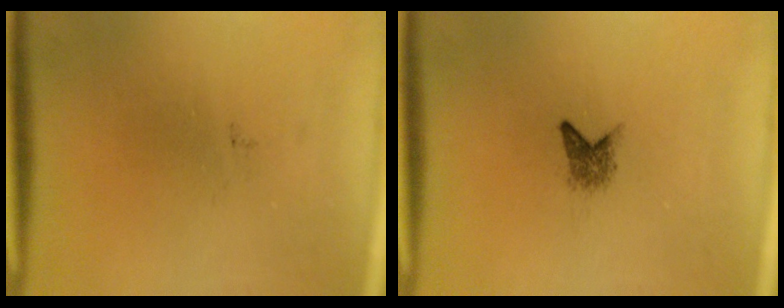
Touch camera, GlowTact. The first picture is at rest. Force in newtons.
{"total": 1.8}